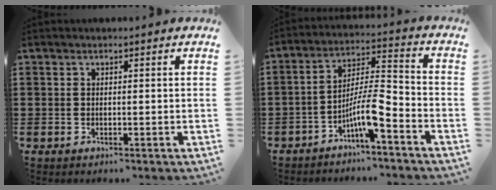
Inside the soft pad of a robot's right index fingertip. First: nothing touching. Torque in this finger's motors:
{"motor_torque": [2.14, 0.00, 0.46, 0.21]}